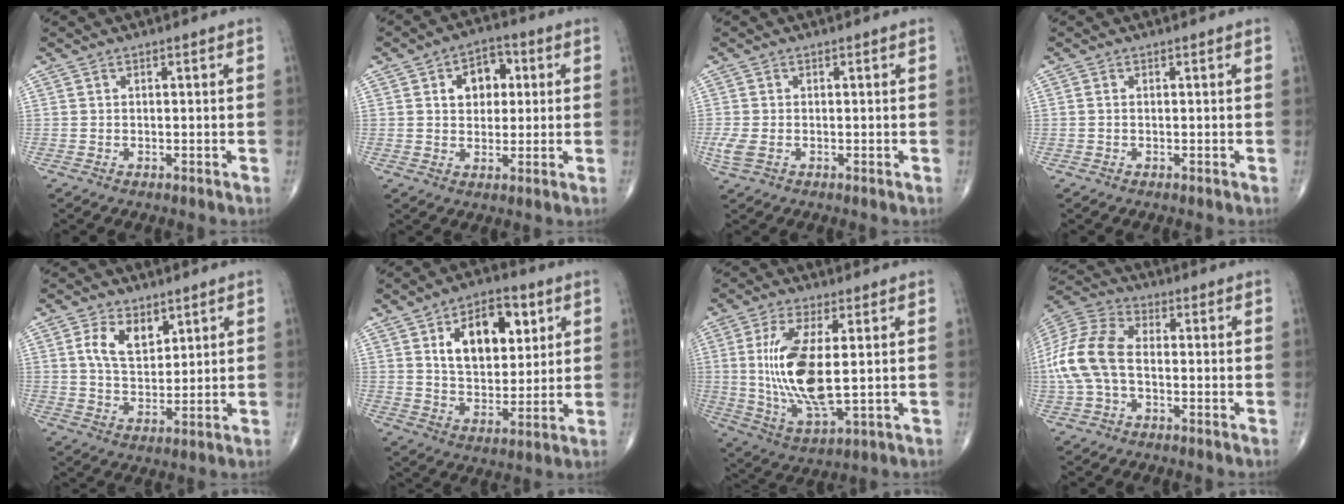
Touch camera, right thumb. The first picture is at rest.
{"total": 7.9, "force": [1.9, 5.7, 5.1], "torque": [-0.041, 0.008, 0.024]}
{"total": 2.9, "force": [-0.6, 1.8, 2.1], "torque": [-0.063, -0.002, -0.012]}
{"total": 0.0}
{"total": 7.8, "force": [3.5, 4.6, 5.2], "torque": [-0.077, -0.020, 0.068]}
{"total": 15.2, "force": [5.4, 9.0, 11.0], "torque": [-0.129, -0.017, 0.094]}
{"total": 14.9, "force": [1.4, 5.3, 13.8], "torque": [-0.289, -0.023, 0.037]}
{"total": 13.6, "force": [-1.3, 8.2, 10.8], "torque": [-0.243, 0.033, -0.028]}